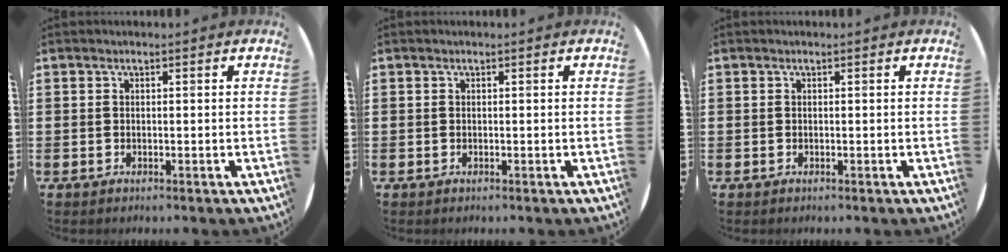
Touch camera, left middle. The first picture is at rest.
{"total": 0.0}
{"total": 0.0}